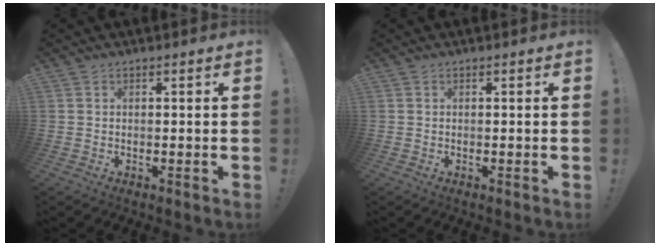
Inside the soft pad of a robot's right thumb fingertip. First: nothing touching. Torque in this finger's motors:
{"motor_torque": [0.00, 0.00, -0.03, -0.01, 0.01]}